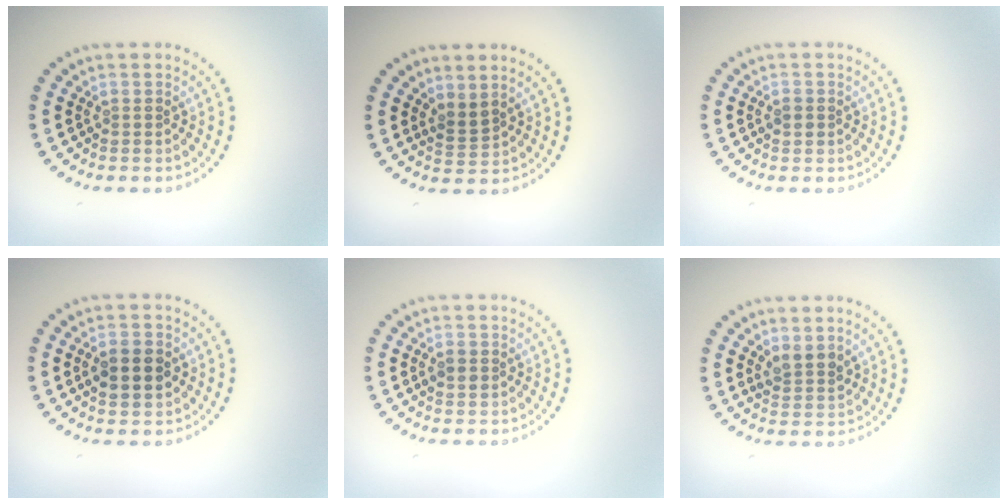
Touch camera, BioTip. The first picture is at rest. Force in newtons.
{"total": 1.8, "press": 1.2, "slide": 1.2}
{"total": 1.4, "press": 1.3, "slide": 0.2}
{"total": 3.8, "press": 3.8, "slide": 0.2}
{"total": 1.1, "press": 1.1, "slide": 0.1}
{"total": 2.2, "press": 2.0, "slide": 0.9}